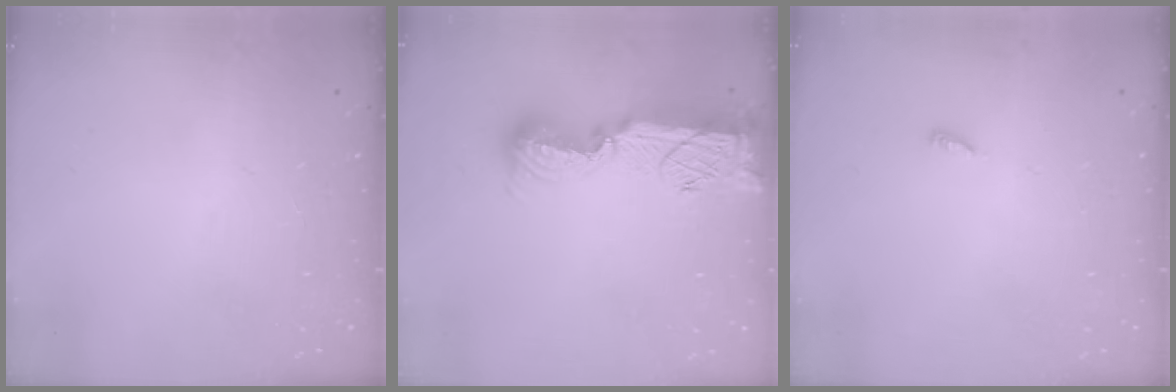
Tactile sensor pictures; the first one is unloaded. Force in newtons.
{"total": 16.5, "press": 16.4, "slide": 1.6}
{"total": 2.5, "press": 2.5, "slide": 0.2}